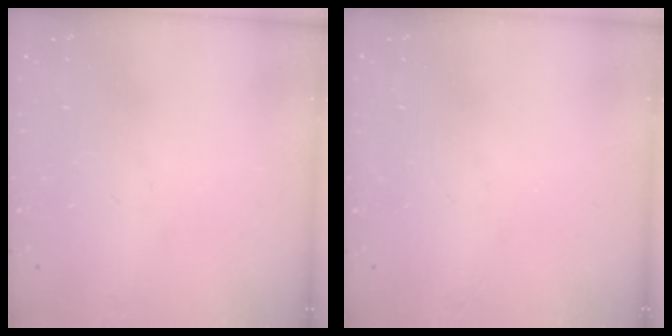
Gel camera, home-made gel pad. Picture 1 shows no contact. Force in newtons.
{"total": 0.0}